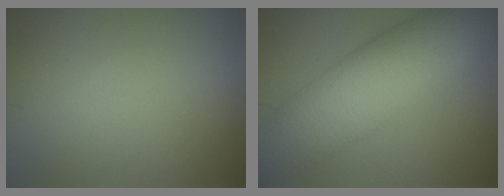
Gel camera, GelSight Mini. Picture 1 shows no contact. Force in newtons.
{"total": 9.9, "press": 9.9, "slide": 0.2}